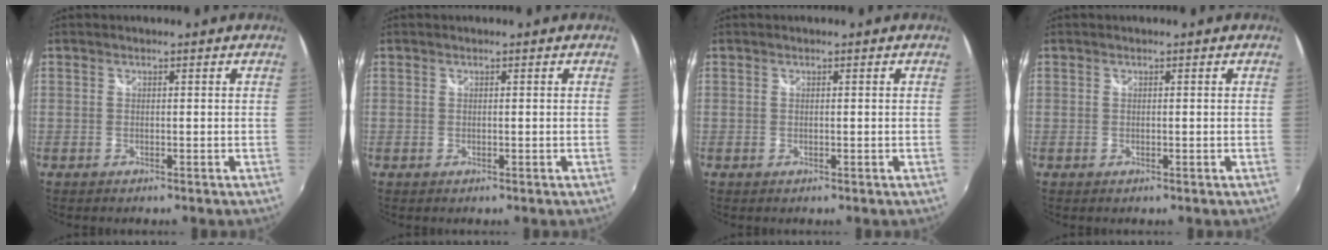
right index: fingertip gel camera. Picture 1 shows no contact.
{"total": 0.0}
{"total": 0.0}
{"total": 0.0}